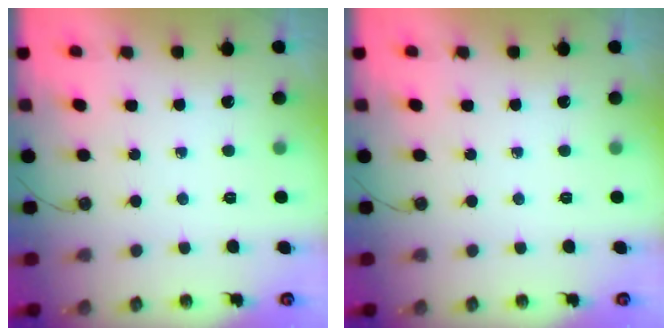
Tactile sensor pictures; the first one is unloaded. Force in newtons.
{"total": 0.0}